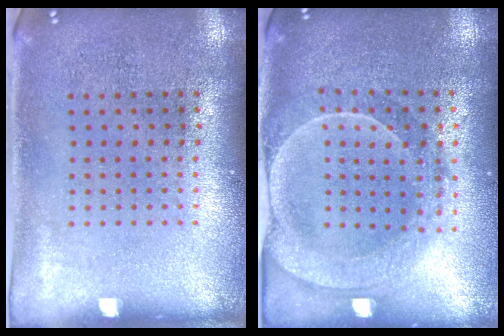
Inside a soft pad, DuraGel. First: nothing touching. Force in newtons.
{"total": 2.0, "press": 1.9, "slide": 0.7}